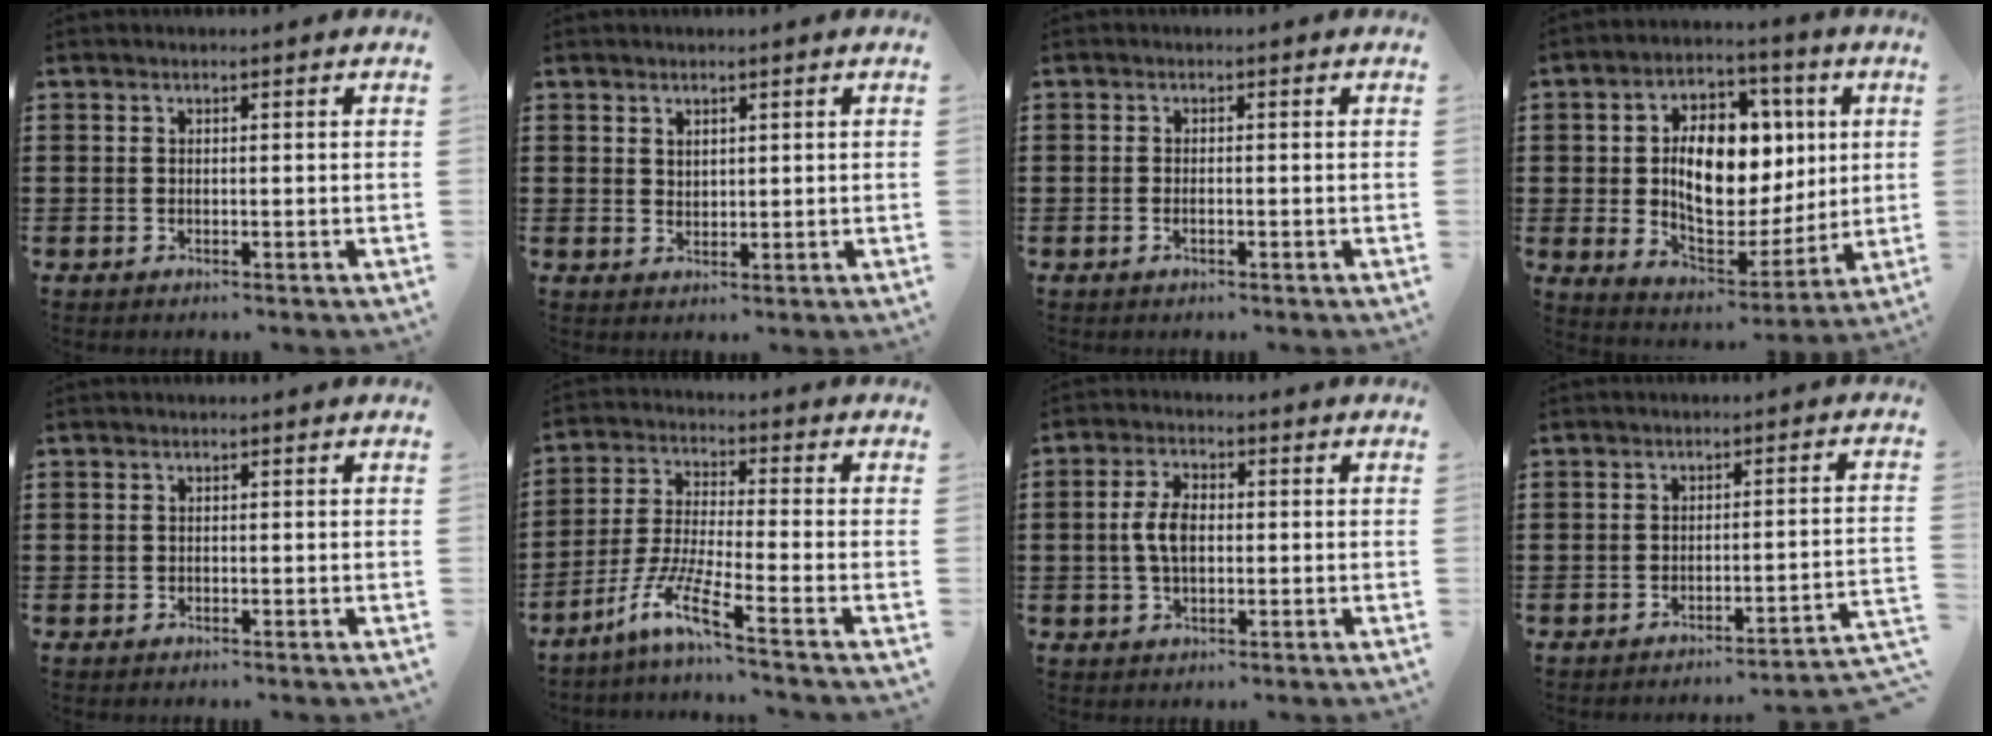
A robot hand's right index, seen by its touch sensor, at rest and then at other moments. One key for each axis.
{"total": 1.7, "fx": 1.5, "fy": 0.9, "fz": 0.2, "tx": -0.004, "ty": 0.003, "tz": 0.029}
{"total": 1.0, "fx": -0.3, "fy": 0.2, "fz": 0.9, "tx": -0.019, "ty": -0.006, "tz": -0.005}
{"total": 13.2, "fx": 1.7, "fy": 8.4, "fz": 10.0, "tx": -0.180, "ty": 0.005, "tz": 0.028}
{"total": 0.0}
{"total": 8.0, "fx": -5.6, "fy": 0.3, "fz": 5.7, "tx": -0.139, "ty": -0.018, "tz": -0.116}
{"total": 5.2, "fx": 0.0, "fy": 2.7, "fz": 4.4, "tx": -0.101, "ty": 0.005, "tz": -0.006}
{"total": 2.9, "fx": -2.6, "fy": -0.6, "fz": 1.2, "tx": -0.024, "ty": -0.009, "tz": -0.056}